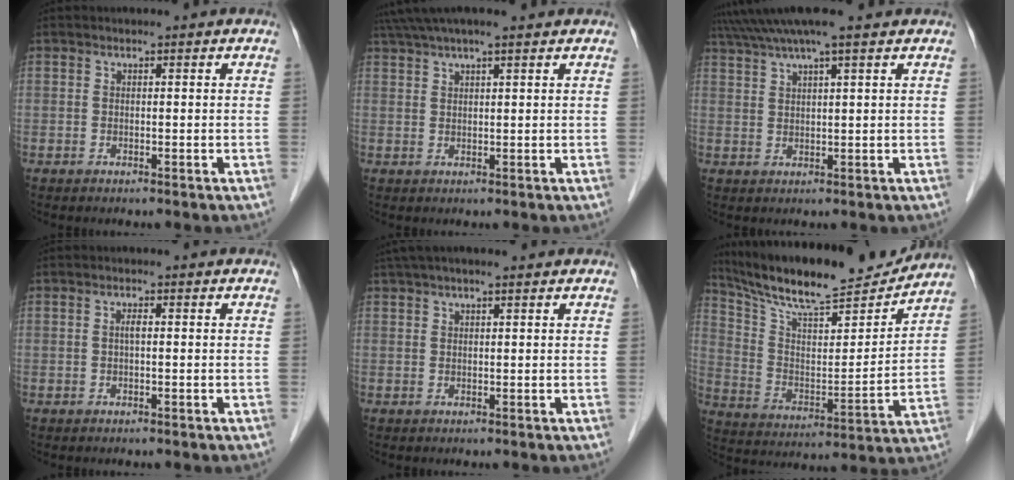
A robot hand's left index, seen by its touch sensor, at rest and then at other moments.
{"total": 8.8, "force": [7.2, 0.5, 4.9], "torque": [-0.088, 0.044, 0.106]}
{"total": 8.9, "force": [7.2, -0.6, 5.1], "torque": [-0.091, 0.037, 0.108]}
{"total": 1.1, "force": [-0.3, 0.1, 1.0], "torque": [-0.019, -0.001, -0.008]}
{"total": 5.6, "force": [4.3, 0.7, 3.6], "torque": [-0.060, 0.037, 0.070]}
{"total": 19.9, "force": [18.0, 2.4, 8.1], "torque": [-0.152, -0.013, 0.290]}